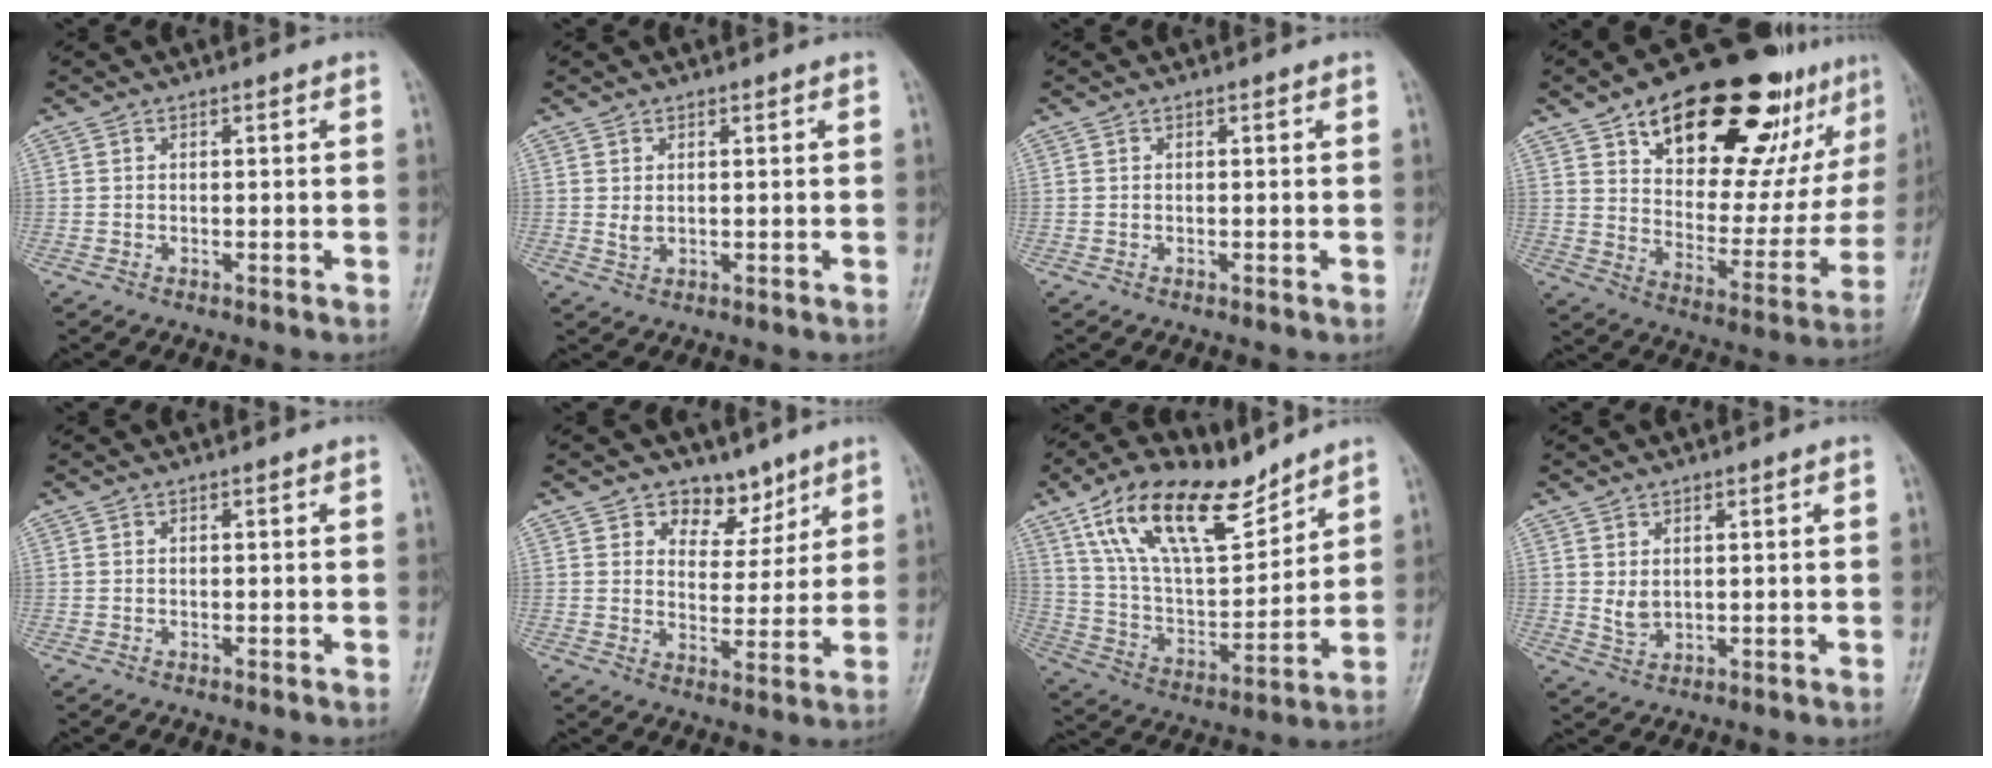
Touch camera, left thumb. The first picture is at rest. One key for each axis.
{"total": 1.6, "fx": 0.5, "fy": 1.0, "fz": 1.1, "tx": -0.016, "ty": -0.006, "tz": 0.013}
{"total": 0.0}
{"total": 30.3, "fx": 17.7, "fy": 14.2, "fz": 20.1, "tx": -0.241, "ty": -0.038, "tz": 0.269}
{"total": 0.0}
{"total": 7.0, "fx": 4.8, "fy": 4.7, "fz": 1.9, "tx": 0.009, "ty": -0.029, "tz": 0.077}
{"total": 19.5, "fx": 12.7, "fy": 8.1, "fz": 12.4, "tx": -0.186, "ty": -0.051, "tz": 0.239}
{"total": 2.8, "fx": 1.0, "fy": 1.8, "fz": 1.9, "tx": -0.028, "ty": -0.012, "tz": 0.025}